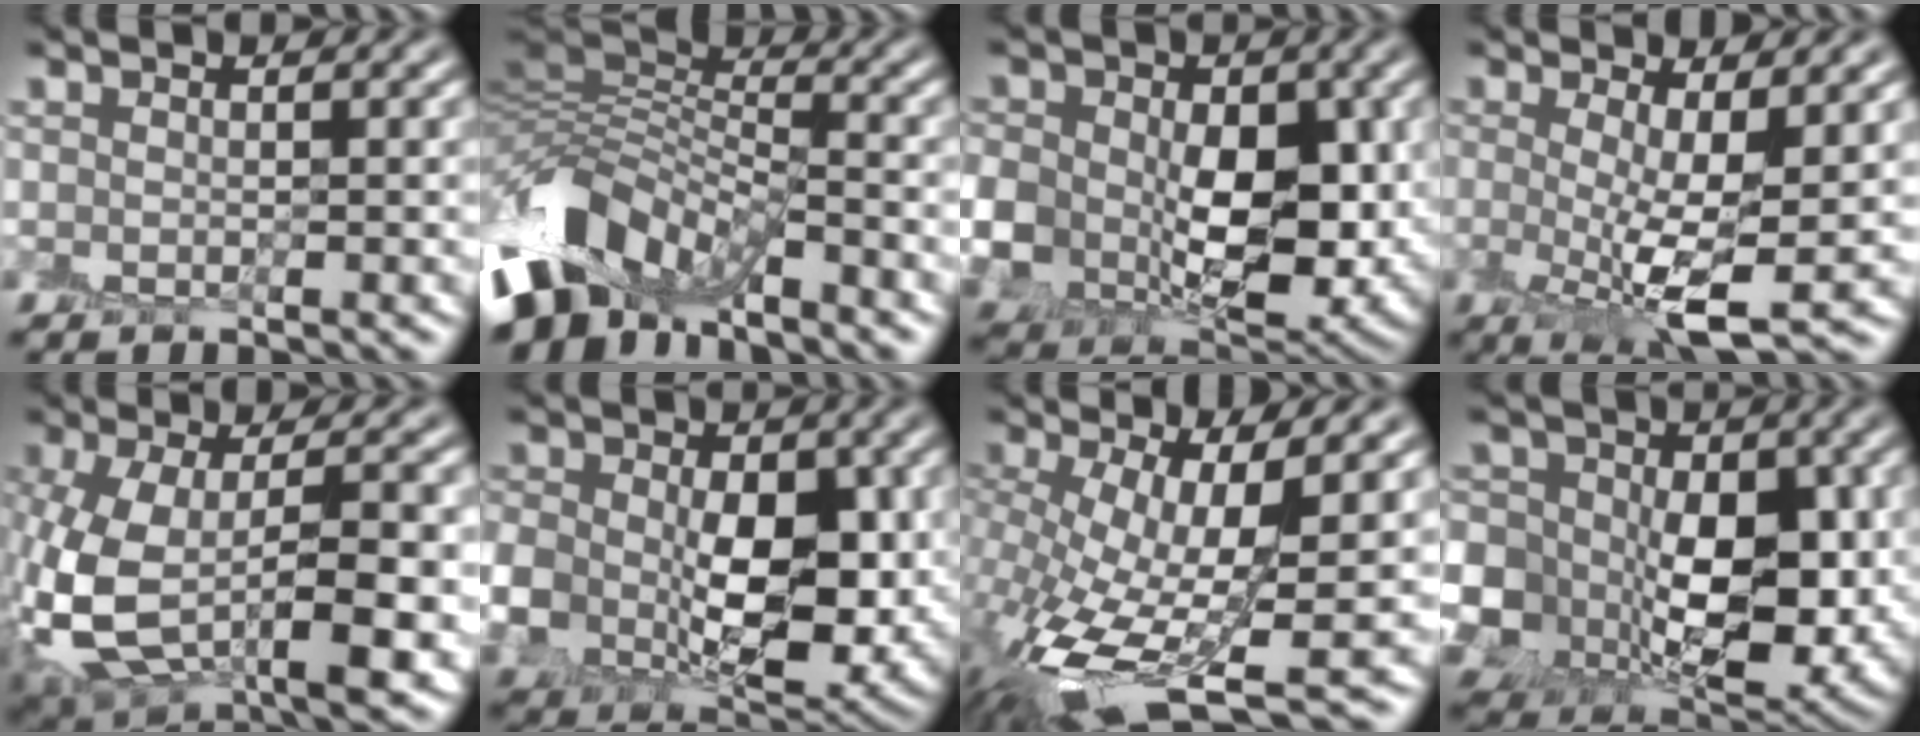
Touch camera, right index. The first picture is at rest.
{"total": 8.4, "force": [-5.5, 4.8, 4.2], "torque": [-0.073, -0.004, -0.110]}
{"total": 12.4, "force": [-0.4, 8.7, 8.9], "torque": [-0.170, -0.032, 0.009]}
{"total": 6.4, "force": [0.1, 1.9, 6.1], "torque": [-0.095, -0.012, 0.007]}
{"total": 12.5, "force": [-3.2, 6.0, 10.5], "torque": [-0.227, -0.033, -0.039]}
{"total": 11.1, "force": [-0.6, 7.3, 8.3], "torque": [-0.145, -0.026, 0.005]}
{"total": 11.5, "force": [-2.5, 3.9, 10.5], "torque": [-0.210, -0.021, -0.035]}
{"total": 15.8, "force": [-0.4, 12.5, 9.7], "torque": [-0.175, -0.025, 0.007]}